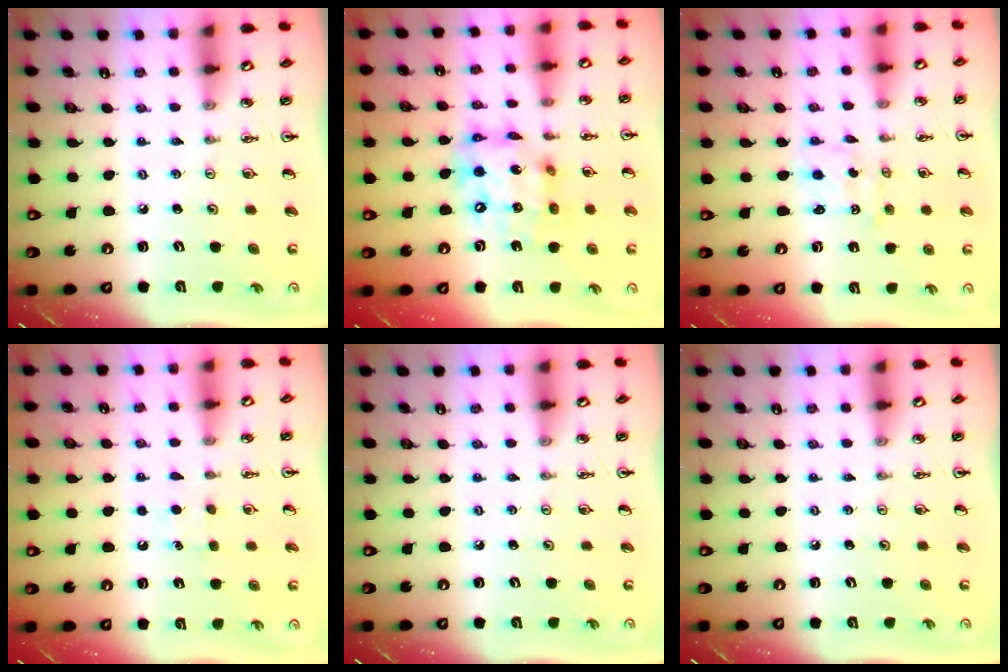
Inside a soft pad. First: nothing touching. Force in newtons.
{"total": 13.6, "press": 13.5, "slide": 1.7}
{"total": 1.0, "press": 0.9, "slide": 0.5}
{"total": 4.8, "press": 4.7, "slide": 0.6}
{"total": 0.0}
{"total": 0.0}